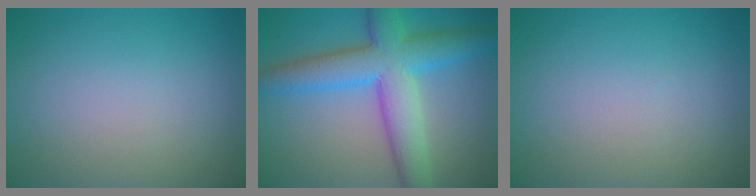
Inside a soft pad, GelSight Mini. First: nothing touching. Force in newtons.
{"total": 8.6, "press": 8.6, "slide": 0.0}
{"total": 0.0}